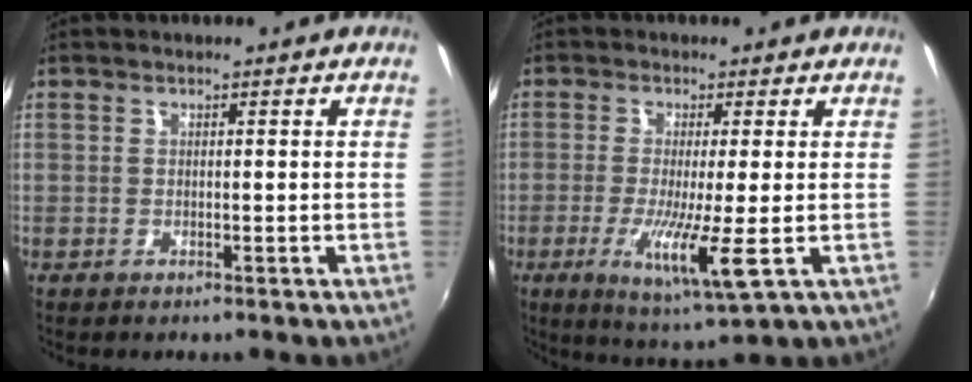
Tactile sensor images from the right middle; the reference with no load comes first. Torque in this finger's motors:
{"motor_torque": [1.70, -0.44, 0.56, 0.21]}